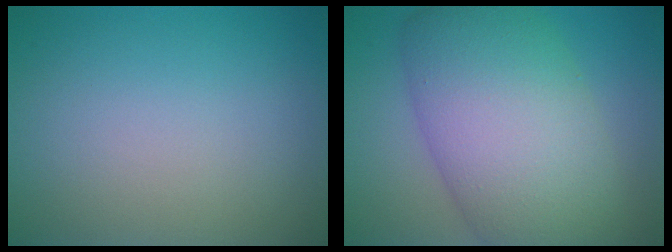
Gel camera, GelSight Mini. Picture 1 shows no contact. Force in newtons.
{"total": 12.2, "press": 12.1, "slide": 0.8}